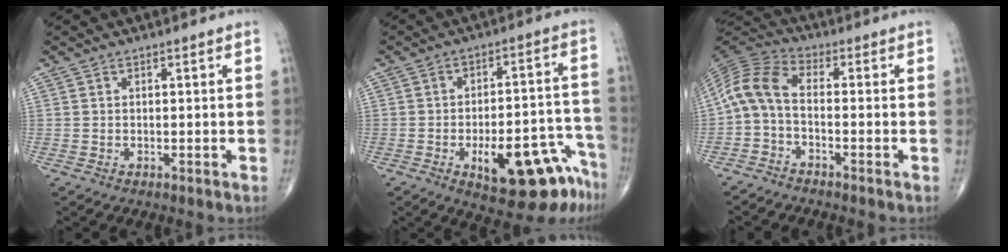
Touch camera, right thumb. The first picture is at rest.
{"total": 17.4, "force": [-9.7, 6.6, 12.9], "torque": [-0.113, 0.076, -0.125]}
{"total": 8.3, "force": [-1.8, 4.0, 7.0], "torque": [-0.146, 0.033, -0.054]}